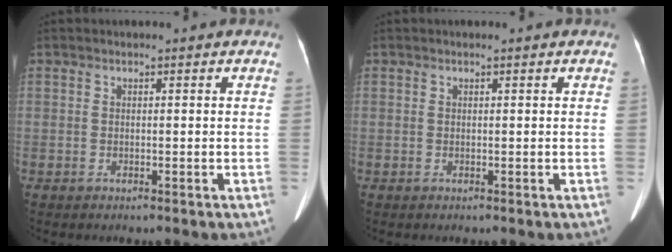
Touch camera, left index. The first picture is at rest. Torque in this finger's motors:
{"motor_torque": [0.02, 0.08, -0.11, -0.06]}